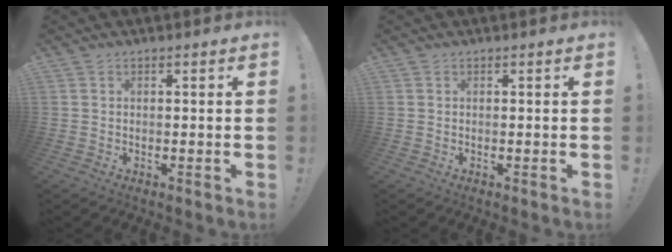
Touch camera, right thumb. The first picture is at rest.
{"total": 0.0}